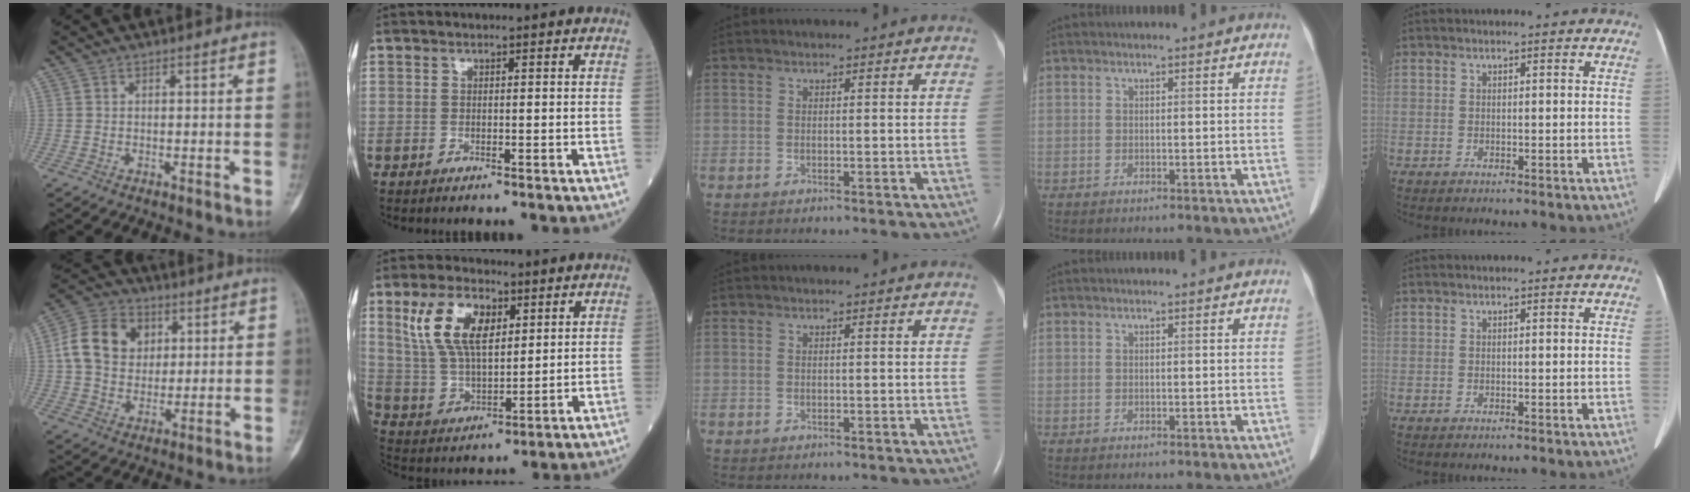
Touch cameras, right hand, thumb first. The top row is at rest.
{"thumb": {"total": 12.4, "force": [2.5, 9.9, 7.1], "torque": [-0.103, 0.005, 0.038]}, "index": {"total": 11.1, "force": [4.7, 5.4, 8.6], "torque": [-0.188, 0.018, 0.096]}}